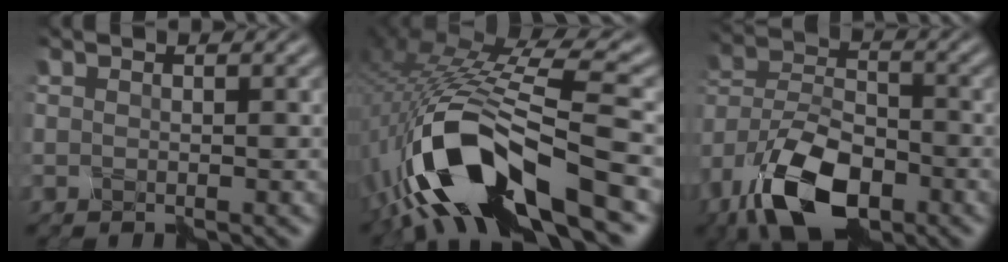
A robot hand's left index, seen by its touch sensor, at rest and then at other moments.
{"total": 13.8, "force": [-5.8, 4.7, 11.6], "torque": [-0.238, 0.005, -0.099]}
{"total": 10.7, "force": [-7.0, 4.7, 6.6], "torque": [-0.141, -0.005, -0.139]}